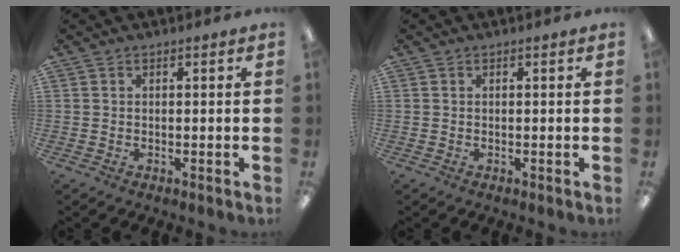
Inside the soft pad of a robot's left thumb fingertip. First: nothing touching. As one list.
[{"total": 0.0}]